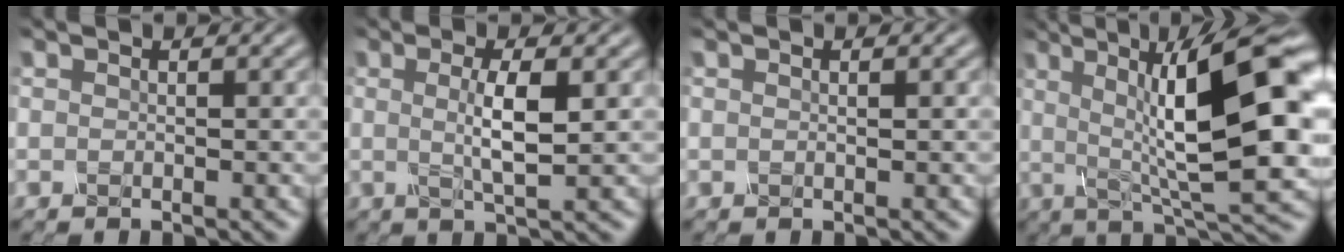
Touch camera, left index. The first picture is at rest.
{"total": 3.6, "force": [0.2, 0.7, 3.6], "torque": [-0.068, -0.001, 0.004]}
{"total": 0.9, "force": [0.2, 0.3, 0.8], "torque": [-0.008, 0.002, -0.003]}
{"total": 14.6, "force": [1.6, 3.9, 14.0], "torque": [-0.193, 0.014, 0.016]}